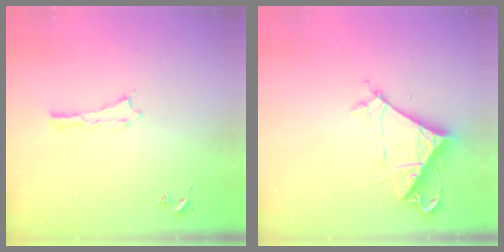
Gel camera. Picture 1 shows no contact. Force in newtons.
{"total": 7.3, "press": 7.2, "slide": 0.7}